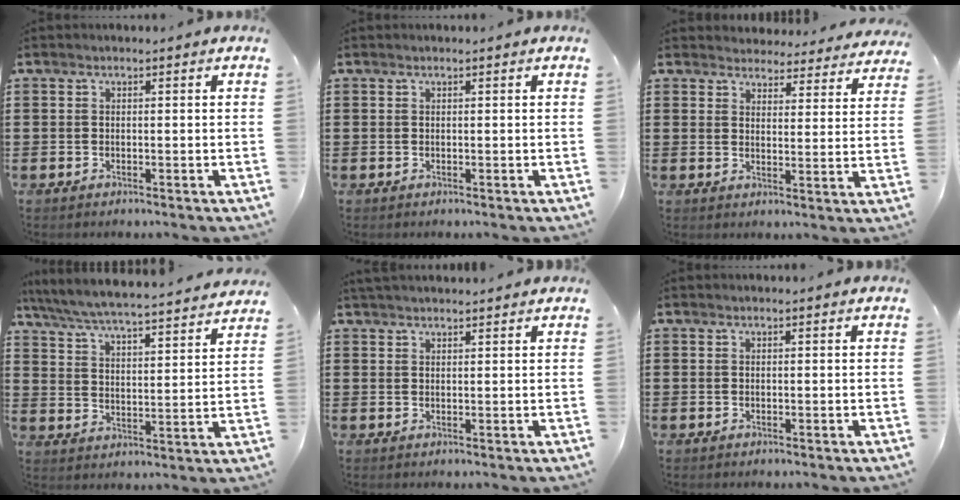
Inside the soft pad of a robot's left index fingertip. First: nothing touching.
{"total": 0.0}
{"total": 4.1, "force": [4.1, 0.5, 0.1], "torque": [-0.014, -0.026, 0.071]}
{"total": 5.4, "force": [5.2, -0.4, 1.6], "torque": [-0.056, -0.042, 0.083]}
{"total": 1.9, "force": [1.8, 0.1, 0.3], "torque": [-0.010, 0.001, 0.036]}
{"total": 0.5, "force": [0.3, 0.0, 0.4], "torque": [-0.008, -0.001, 0.007]}